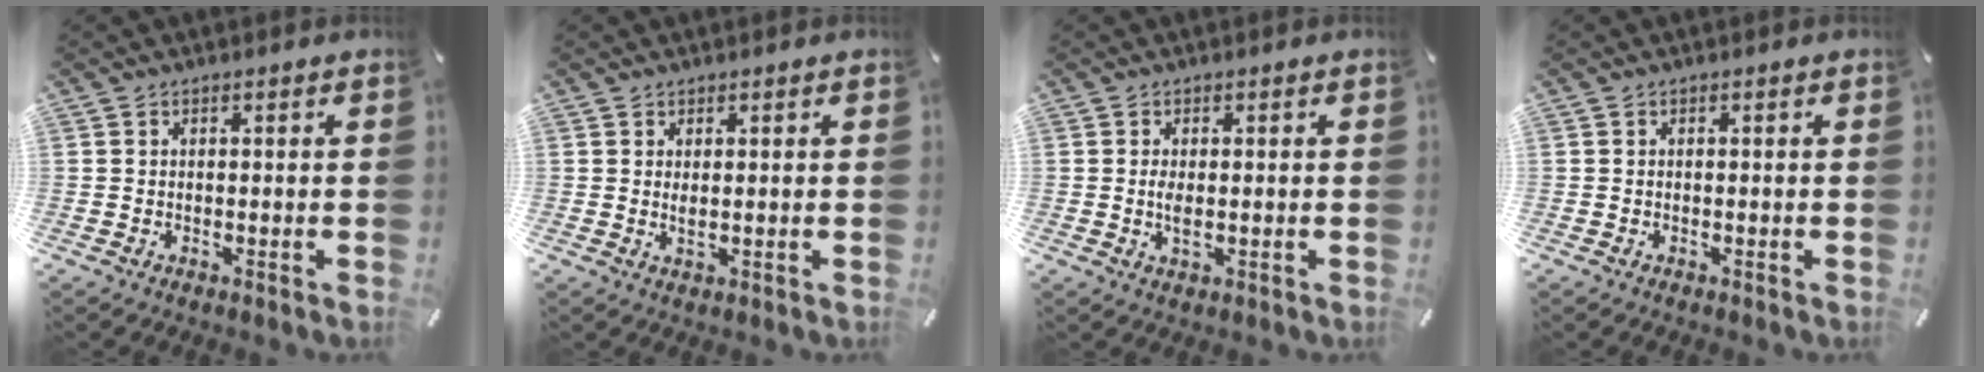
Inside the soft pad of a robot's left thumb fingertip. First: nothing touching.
{"total": 1.7, "force": [0.5, 0.5, 1.5], "torque": [-0.023, -0.004, 0.007]}
{"total": 2.6, "force": [-0.1, 1.1, 2.4], "torque": [-0.046, -0.005, -0.006]}
{"total": 0.0}